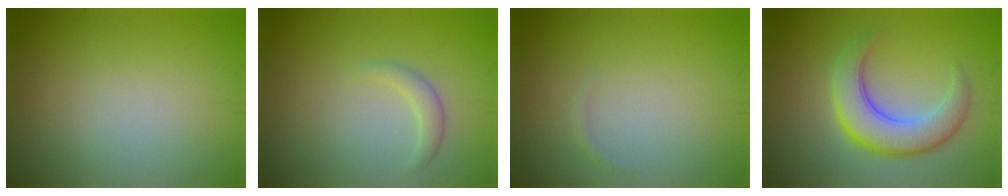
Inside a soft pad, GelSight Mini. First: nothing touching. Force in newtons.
{"total": 1.5, "press": 1.5, "slide": 0.2}
{"total": 0.5, "press": 0.5, "slide": 0.0}
{"total": 5.9, "press": 5.9, "slide": 0.5}